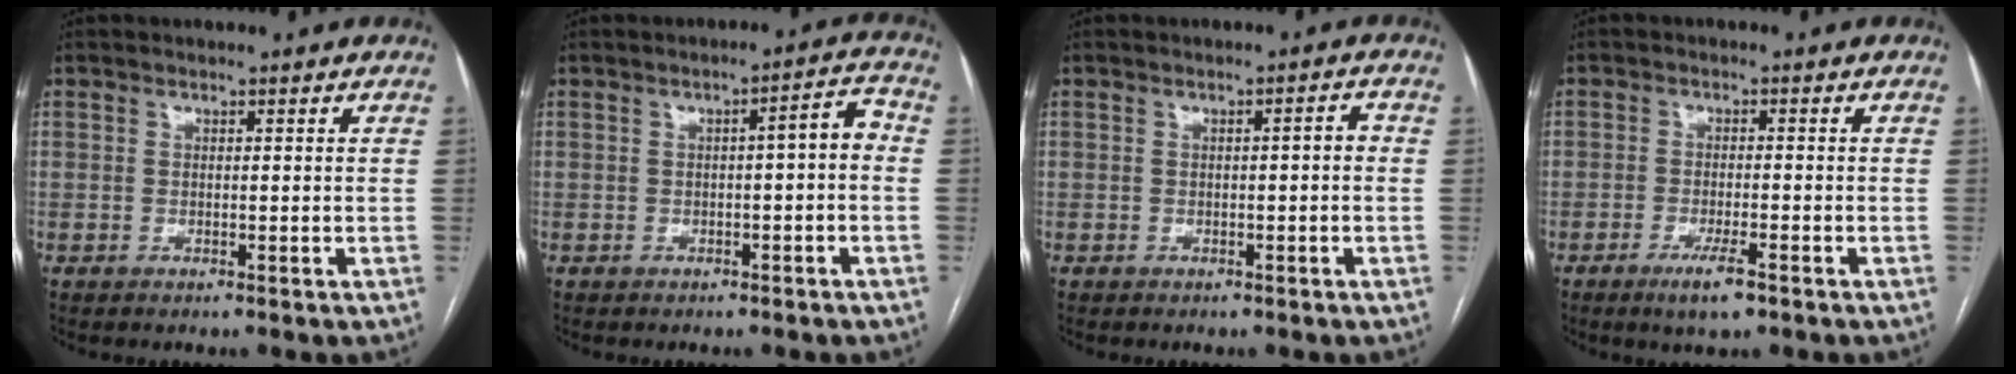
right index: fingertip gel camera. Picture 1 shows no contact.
{"total": 3.9, "force": [-0.4, 0.7, 3.8], "torque": [-0.047, 0.020, -0.005]}
{"total": 1.6, "force": [-0.2, 0.4, 1.5], "torque": [-0.021, 0.005, -0.002]}
{"total": 4.2, "force": [-2.6, 0.6, 3.2], "torque": [-0.063, -0.006, -0.042]}